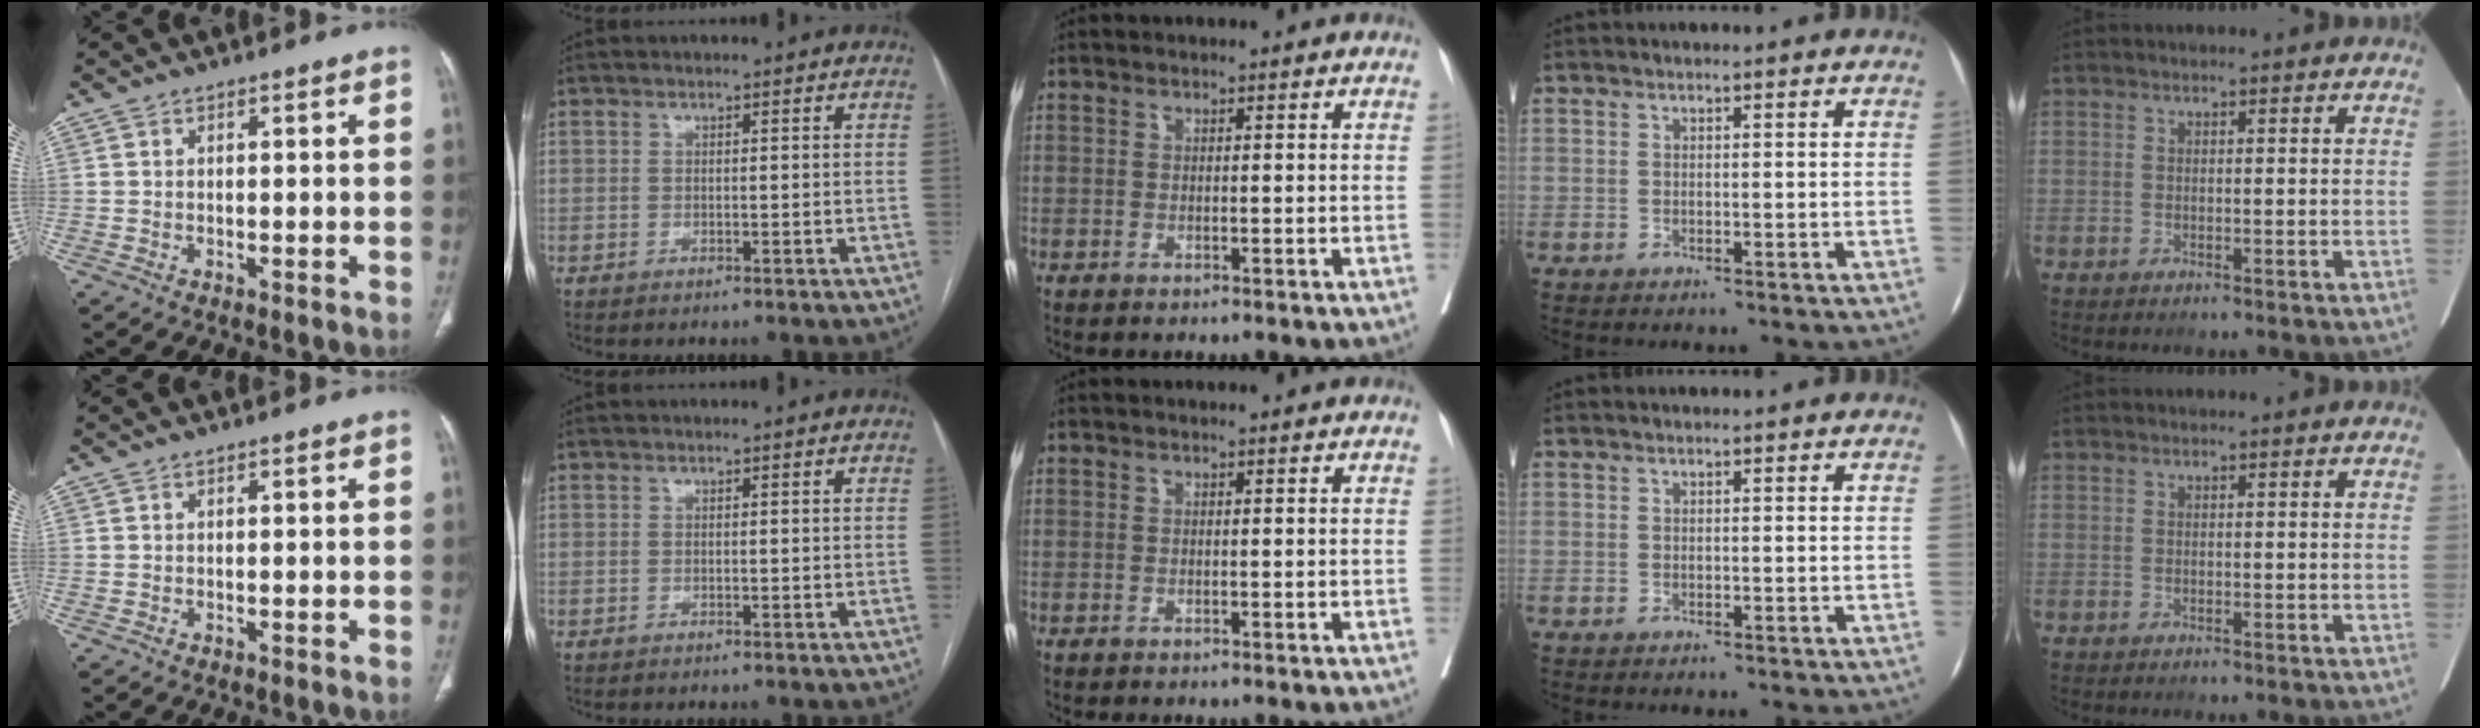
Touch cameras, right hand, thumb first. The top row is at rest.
{}